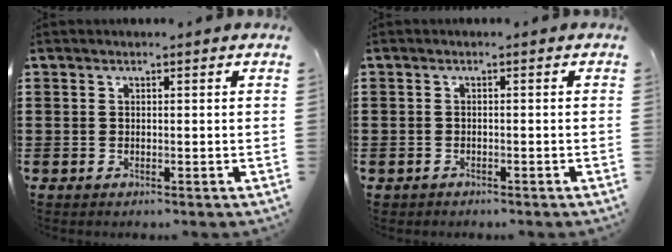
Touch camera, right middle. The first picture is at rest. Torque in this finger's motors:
{"motor_torque": [2.14, 0.00, 0.17, 0.09]}